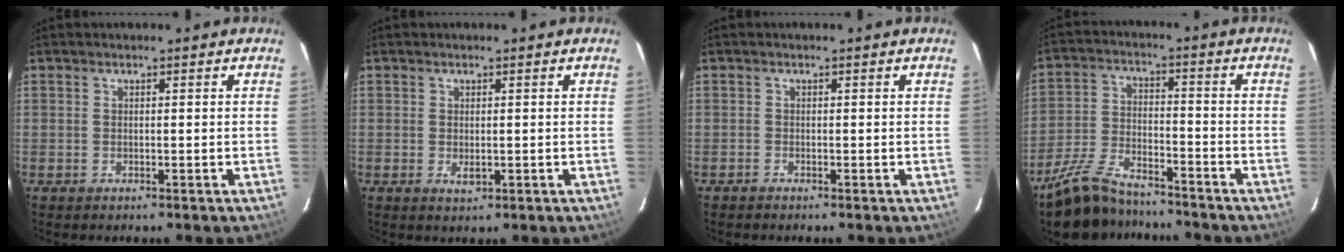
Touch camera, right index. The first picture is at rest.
{"total": 1.5, "force": [-0.2, 0.8, 1.2], "torque": [-0.023, -0.003, -0.001]}
{"total": 0.5, "force": [-0.5, 0.2, -0.1], "torque": [-0.001, 0.001, -0.012]}
{"total": 12.8, "force": [-10.9, 4.1, 5.5], "torque": [-0.130, -0.008, -0.195]}